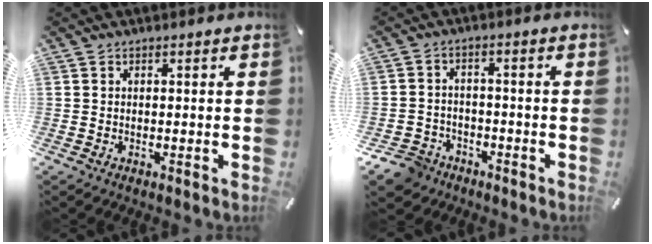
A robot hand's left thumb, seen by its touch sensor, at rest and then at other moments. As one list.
[{"total": 6.2, "force": [-4.4, 4.2, 1.3], "torque": [-0.032, 0.025, -0.085]}]